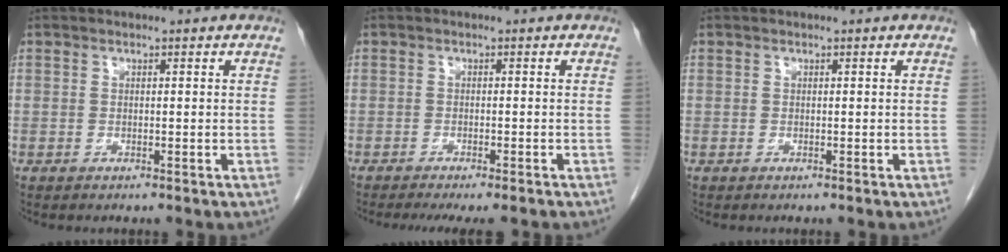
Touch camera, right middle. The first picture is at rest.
{"total": 7.8, "force": [-6.6, 1.1, 4.0], "torque": [-0.048, -0.012, -0.089]}
{"total": 0.0}